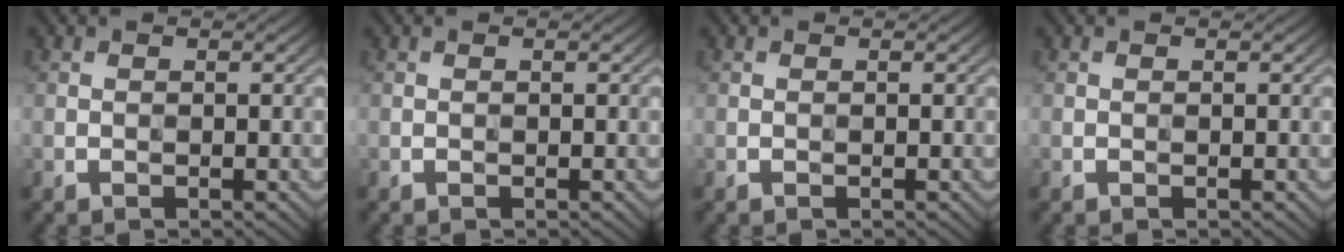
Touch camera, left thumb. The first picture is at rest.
{"total": 0.0}
{"total": 0.0}
{"total": 0.0}